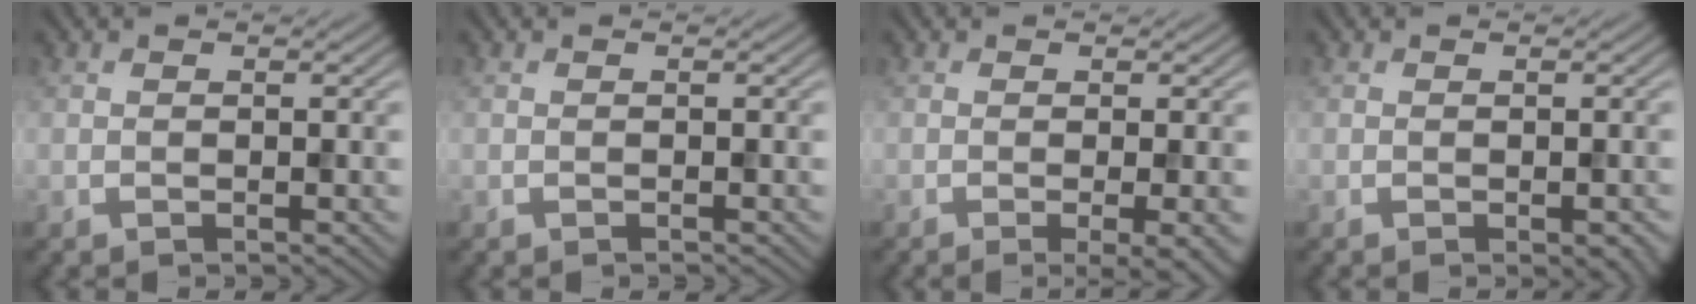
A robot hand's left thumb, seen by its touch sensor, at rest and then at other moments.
{"total": 0.0}
{"total": 4.4, "force": [-1.4, 0.9, 4.1], "torque": [-0.060, -0.004, -0.022]}
{"total": 2.6, "force": [-1.3, 0.9, 2.0], "torque": [-0.026, -0.008, -0.010]}